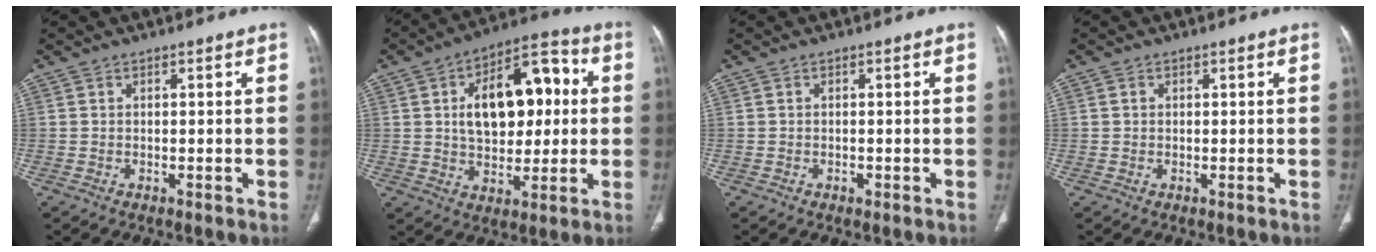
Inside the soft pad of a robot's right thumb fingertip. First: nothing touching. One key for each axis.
{"total": 20.2, "fx": 2.4, "fy": 12.1, "fz": 15.9, "tx": -0.208, "ty": 0.027, "tz": 0.040}
{"total": 0.7, "fx": -0.3, "fy": 0.4, "fz": 0.4, "tx": -0.006, "ty": 0.000, "tz": -0.005}
{"total": 0.6, "fx": 0.1, "fy": 0.6, "fz": 0.2, "tx": -0.001, "ty": 0.001, "tz": 0.003}